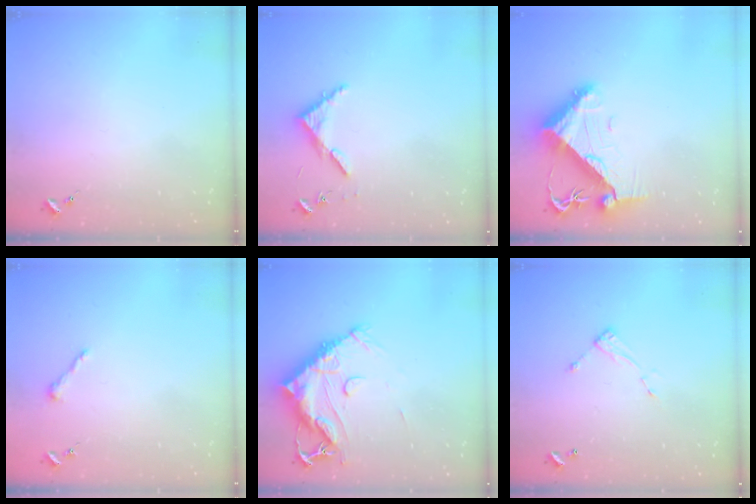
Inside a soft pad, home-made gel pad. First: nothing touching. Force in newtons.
{"total": 4.0, "press": 4.0, "slide": 0.3}
{"total": 11.0, "press": 10.9, "slide": 1.4}
{"total": 3.6, "press": 3.6, "slide": 0.4}
{"total": 14.9, "press": 14.8, "slide": 1.4}
{"total": 6.1, "press": 6.1, "slide": 0.2}